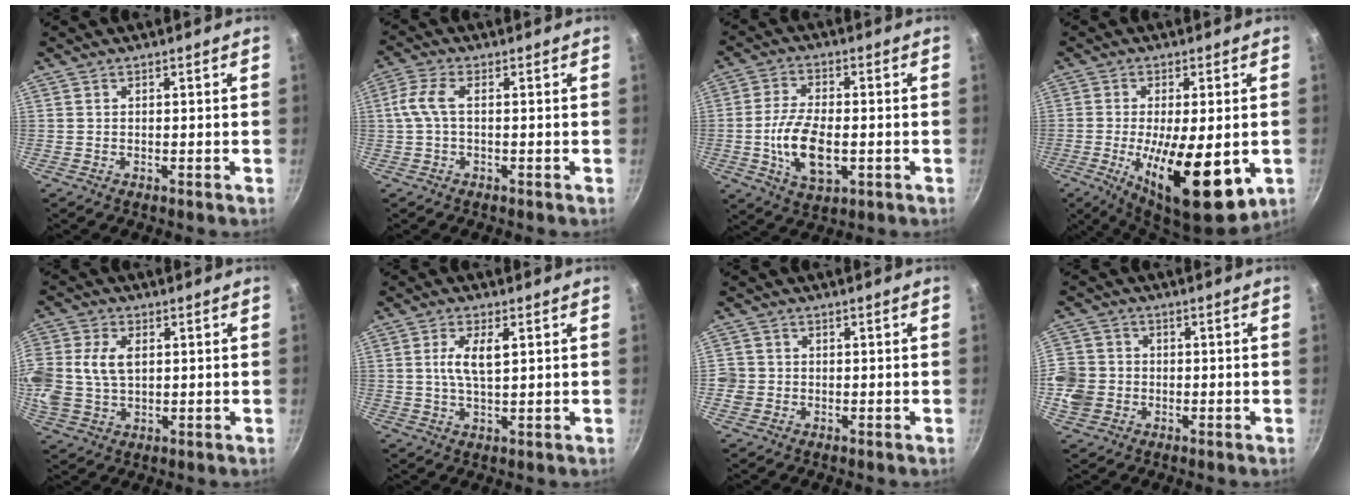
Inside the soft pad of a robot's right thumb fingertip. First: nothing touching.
{"total": 4.8, "force": [0.2, 2.1, 4.3], "torque": [-0.113, 0.012, -0.001]}
{"total": 11.0, "force": [-1.9, 5.5, 9.4], "torque": [-0.171, 0.001, -0.031]}
{"total": 18.4, "force": [-4.6, 6.6, 16.6], "torque": [-0.251, -0.024, -0.048]}
{"total": 13.8, "force": [1.8, 9.5, 9.9], "torque": [-0.245, 0.004, 0.040]}
{"total": 5.6, "force": [1.3, 2.1, 5.1], "torque": [-0.102, -0.003, 0.024]}
{"total": 2.9, "force": [-0.5, 2.8, 0.5], "torque": [0.008, 0.008, -0.012]}
{"total": 9.4, "force": [-1.9, 8.2, 4.1], "torque": [-0.083, 0.013, -0.034]}